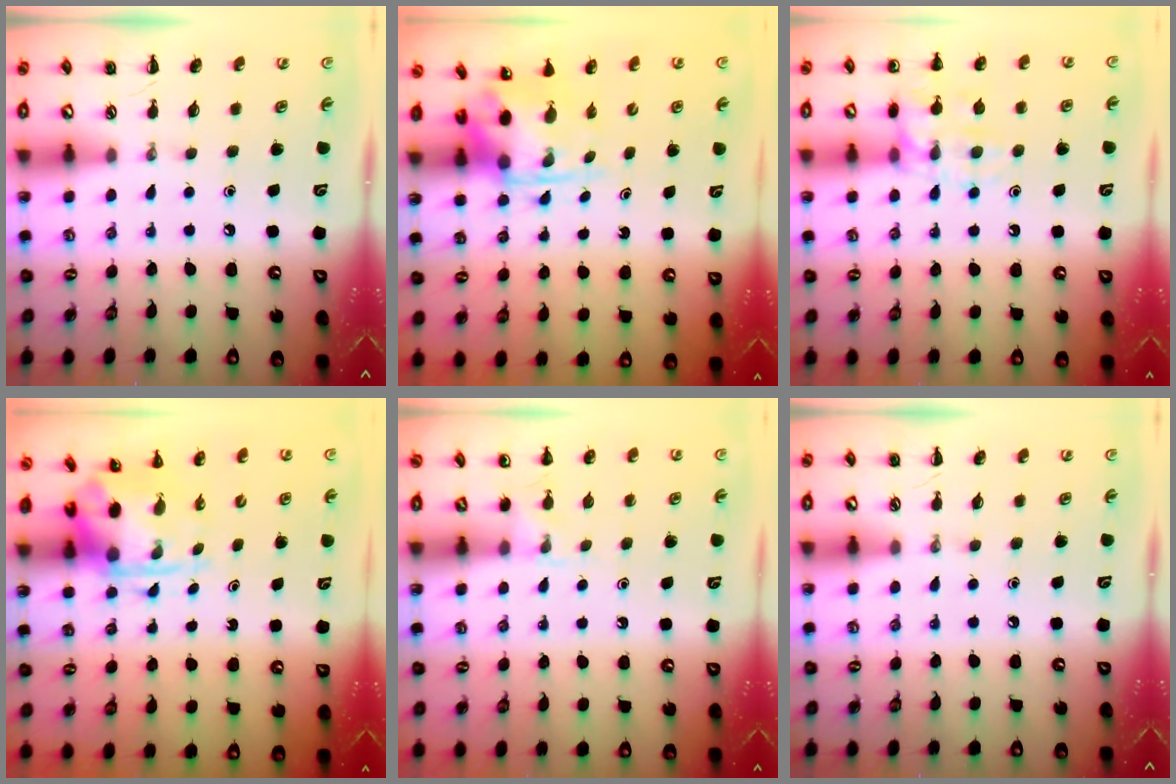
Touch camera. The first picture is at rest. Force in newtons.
{"total": 4.0, "press": 3.9, "slide": 1.0}
{"total": 13.9, "press": 13.8, "slide": 1.1}
{"total": 3.7, "press": 3.6, "slide": 0.9}
{"total": 4.6, "press": 4.3, "slide": 1.8}
{"total": 0.0}